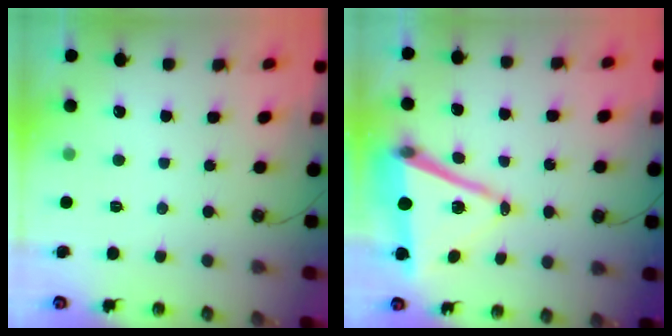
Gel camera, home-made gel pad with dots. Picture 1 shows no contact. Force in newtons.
{"total": 12.6, "press": 12.0, "slide": 3.8}